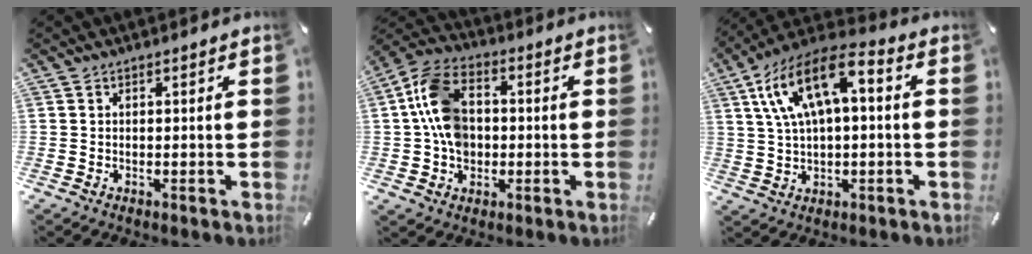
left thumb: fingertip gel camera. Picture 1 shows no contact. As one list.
[{"total": 11.5, "force": [0.0, 9.1, 7.0], "torque": [-0.166, 0.022, 0.004]}, {"total": 13.2, "force": [4.2, 6.5, 10.7], "torque": [-0.219, -0.002, 0.078]}]